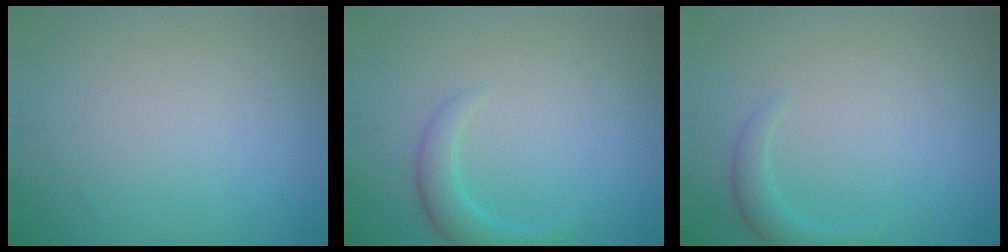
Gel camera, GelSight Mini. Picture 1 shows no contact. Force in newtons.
{"total": 2.2, "press": 2.2, "slide": 0.2}
{"total": 1.6, "press": 1.6, "slide": 0.1}